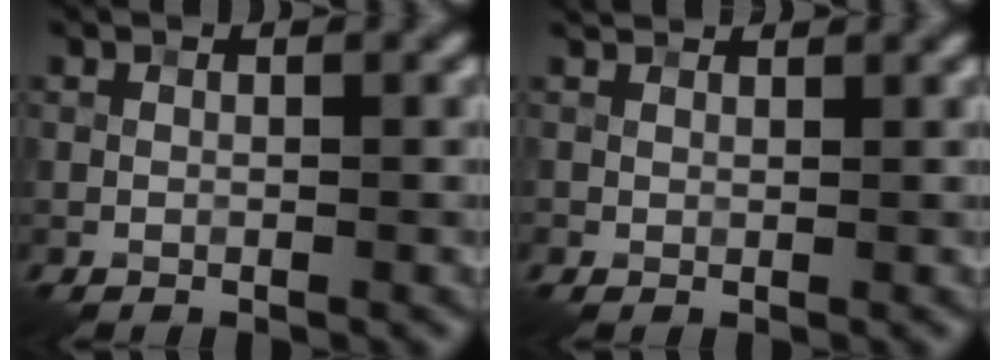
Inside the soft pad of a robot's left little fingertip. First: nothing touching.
{"total": 1.7, "force": [1.4, 0.7, 0.4], "torque": [-0.013, 0.005, 0.019]}